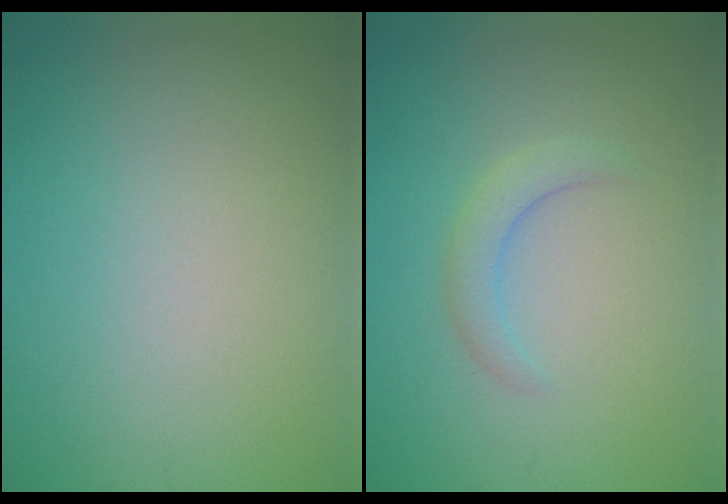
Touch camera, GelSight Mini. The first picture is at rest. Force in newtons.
{"total": 2.0, "press": 2.0, "slide": 0.3}